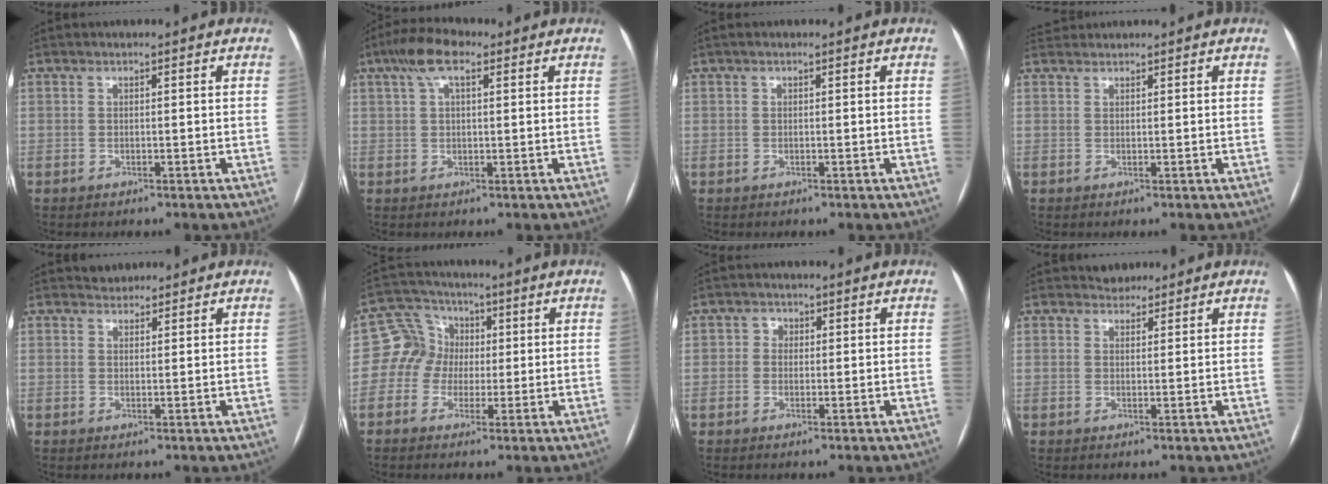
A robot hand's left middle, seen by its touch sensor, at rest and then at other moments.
{"total": 6.2, "force": [3.2, 2.3, 4.8], "torque": [-0.098, 0.029, 0.056]}
{"total": 0.0}
{"total": 1.9, "force": [1.8, 0.2, -0.2], "torque": [-0.007, 0.021, 0.039]}
{"total": 1.8, "force": [1.6, 0.8, -0.3], "torque": [0.004, 0.008, 0.024]}
{"total": 6.1, "force": [0.2, 5.9, 1.3], "torque": [-0.029, 0.031, -0.001]}
{"total": 1.6, "force": [0.2, 1.5, 0.5], "torque": [-0.003, 0.003, 0.000]}
{"total": 2.0, "force": [1.8, 1.0, -0.2], "torque": [0.002, 0.006, 0.026]}